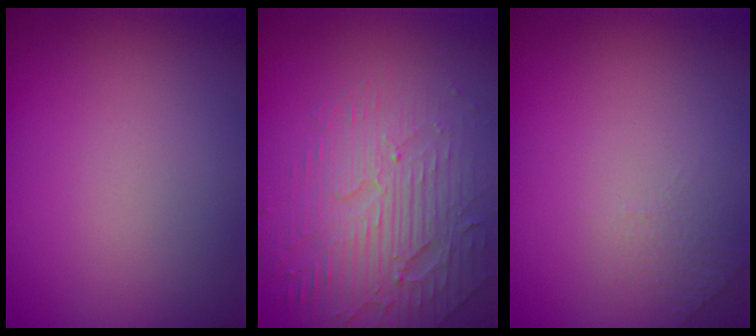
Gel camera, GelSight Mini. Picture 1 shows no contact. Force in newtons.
{"total": 4.5, "press": 3.9, "slide": 2.3}
{"total": 1.0, "press": 0.5, "slide": 0.9}